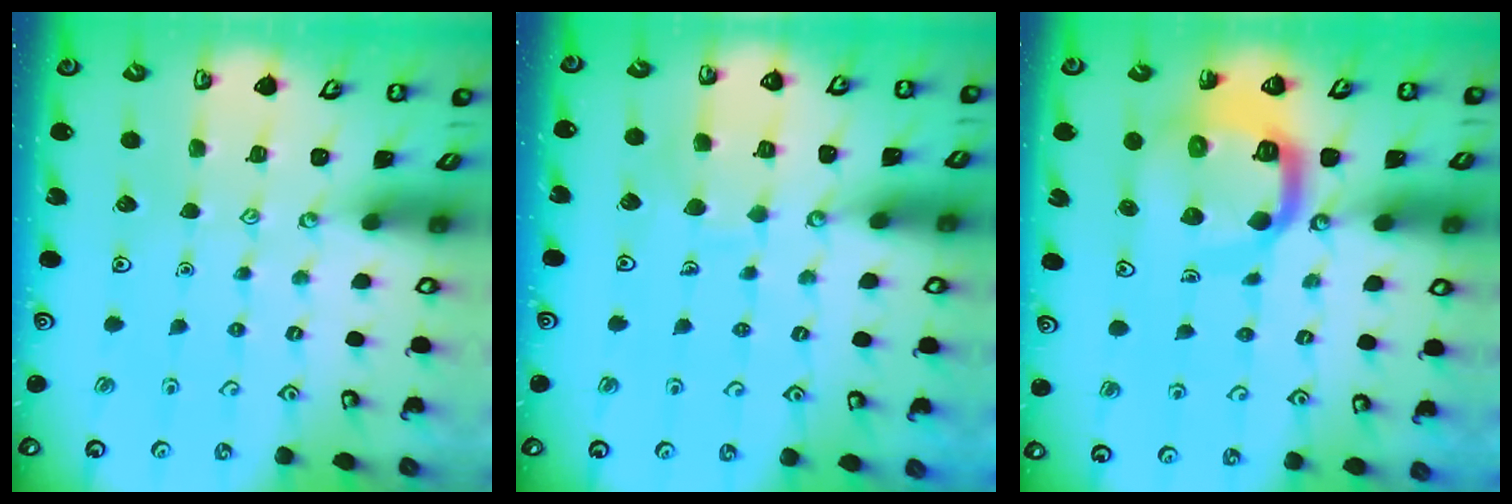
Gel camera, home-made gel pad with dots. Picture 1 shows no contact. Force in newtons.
{"total": 6.9, "press": 6.9, "slide": 0.7}
{"total": 13.8, "press": 13.8, "slide": 1.5}